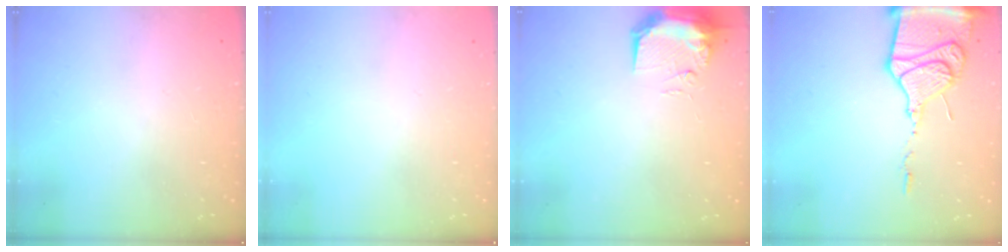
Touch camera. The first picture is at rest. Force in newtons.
{"total": 0.0}
{"total": 9.3, "press": 9.1, "slide": 1.7}
{"total": 16.9, "press": 16.8, "slide": 1.8}